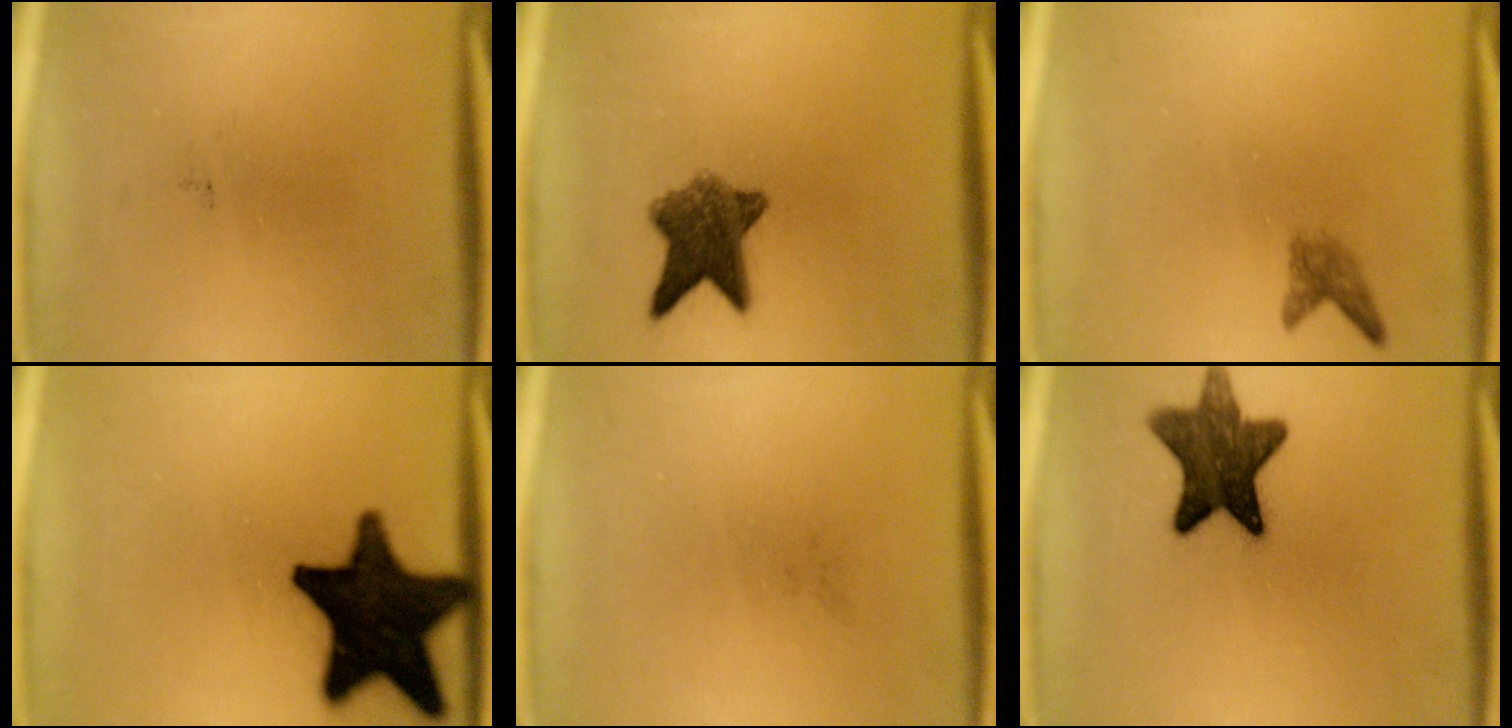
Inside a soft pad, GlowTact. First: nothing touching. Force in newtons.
{"total": 7.8}
{"total": 1.8}
{"total": 19.3}
{"total": 0.0}
{"total": 11.5}